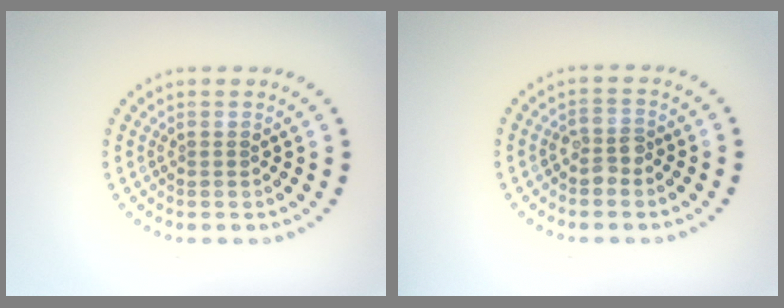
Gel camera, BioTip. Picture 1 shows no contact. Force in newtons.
{"total": 1.8, "press": 1.6, "slide": 0.6}